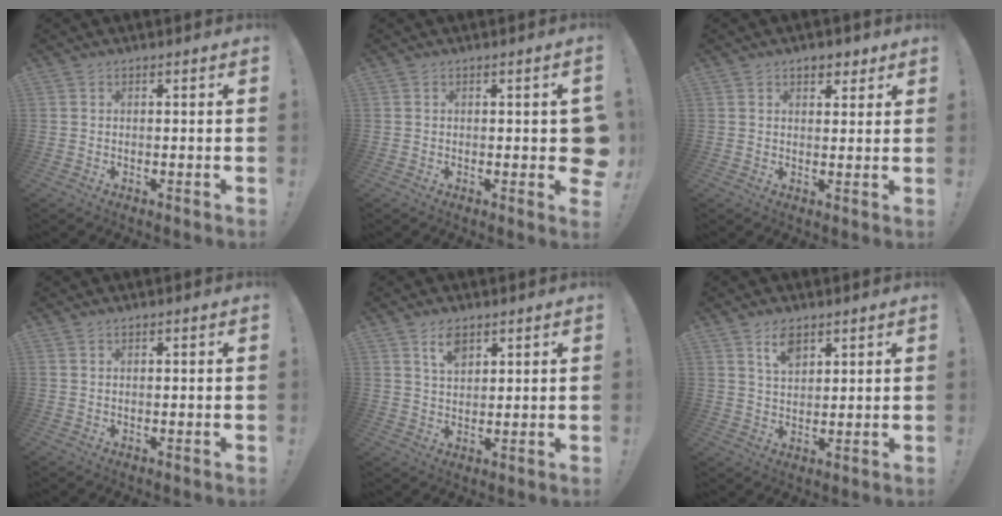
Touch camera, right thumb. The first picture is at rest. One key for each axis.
{"total": 3.8, "fx": 0.1, "fy": 1.6, "fz": 3.4, "tx": -0.047, "ty": 0.002, "tz": 0.005}
{"total": 4.3, "fx": 2.9, "fy": 2.6, "fz": 1.9, "tx": -0.012, "ty": -0.011, "tz": 0.048}
{"total": 0.5, "fx": 0.5, "fy": 0.0, "fz": 0.1, "tx": -0.002, "ty": 0.000, "tz": 0.009}
{"total": 5.6, "fx": 3.4, "fy": 2.8, "fz": 3.3, "tx": -0.054, "ty": -0.013, "tz": 0.060}
{"total": 6.0, "fx": 3.8, "fy": 3.1, "fz": 3.5, "tx": -0.059, "ty": -0.015, "tz": 0.068}